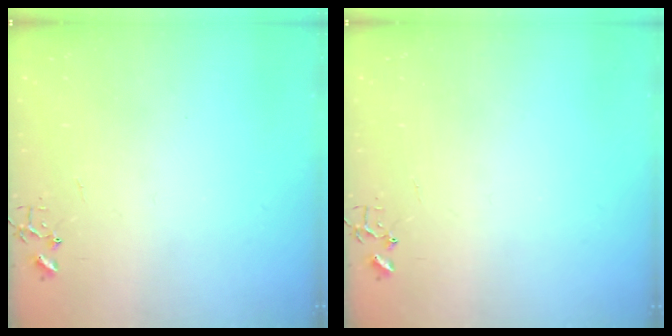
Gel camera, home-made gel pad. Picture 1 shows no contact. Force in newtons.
{"total": 0.0}